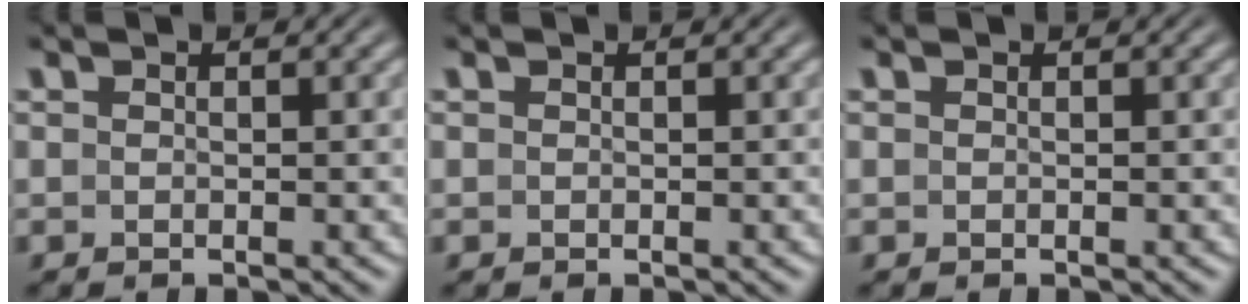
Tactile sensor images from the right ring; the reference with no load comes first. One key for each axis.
{"total": 0.0}
{"total": 0.0}